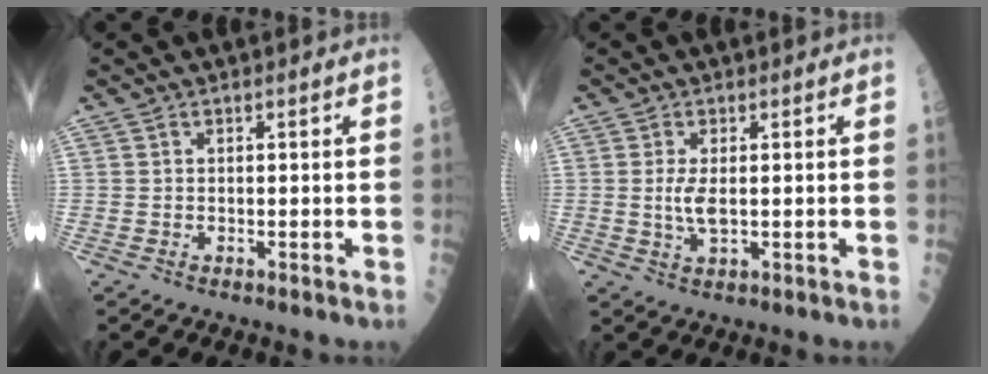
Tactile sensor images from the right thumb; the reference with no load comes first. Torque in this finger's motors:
{"motor_torque": [-0.20, 0.24, -0.14, -0.15, -0.01]}